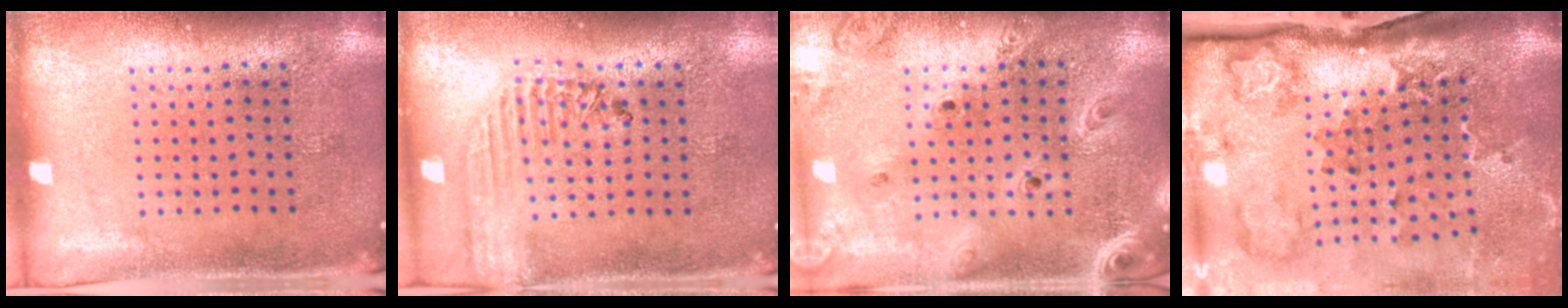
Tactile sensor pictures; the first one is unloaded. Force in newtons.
{"total": 1.8, "press": 1.7, "slide": 0.6}
{"total": 2.7, "press": 2.3, "slide": 1.4}
{"total": 3.4, "press": 2.3, "slide": 2.5}